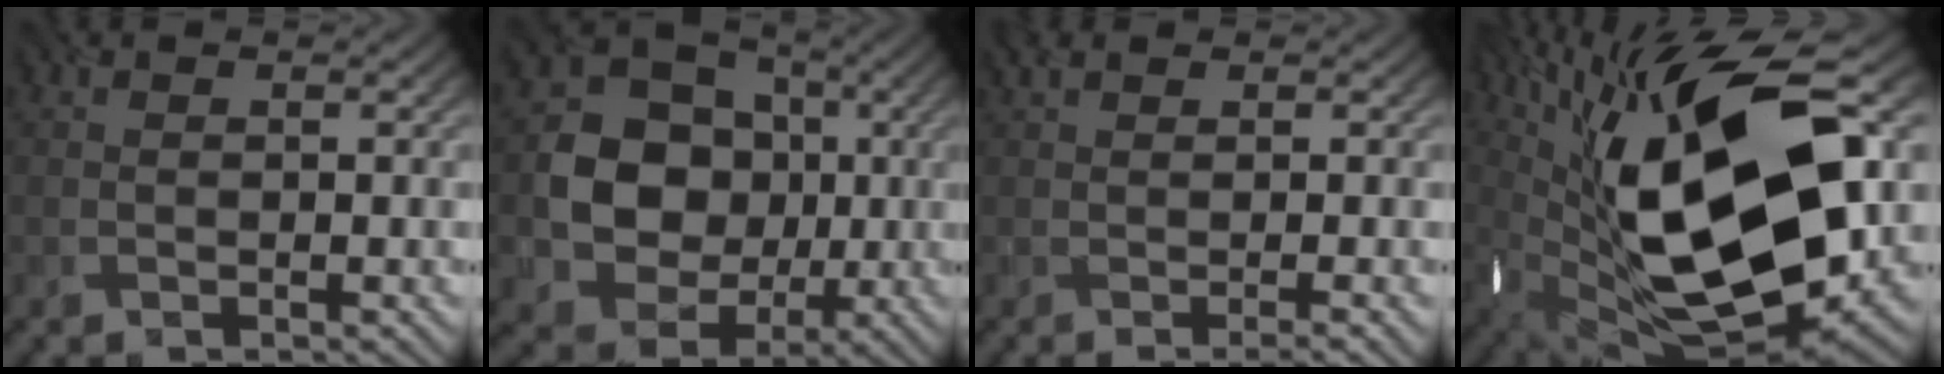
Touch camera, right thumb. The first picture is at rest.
{"total": 11.0, "force": [-0.3, 9.9, 4.8], "torque": [-0.109, -0.007, -0.014]}
{"total": 2.4, "force": [-0.1, 0.6, 2.3], "torque": [-0.036, 0.009, -0.005]}
{"total": 20.9, "force": [4.2, 10.0, 17.9], "torque": [-0.362, 0.017, 0.073]}